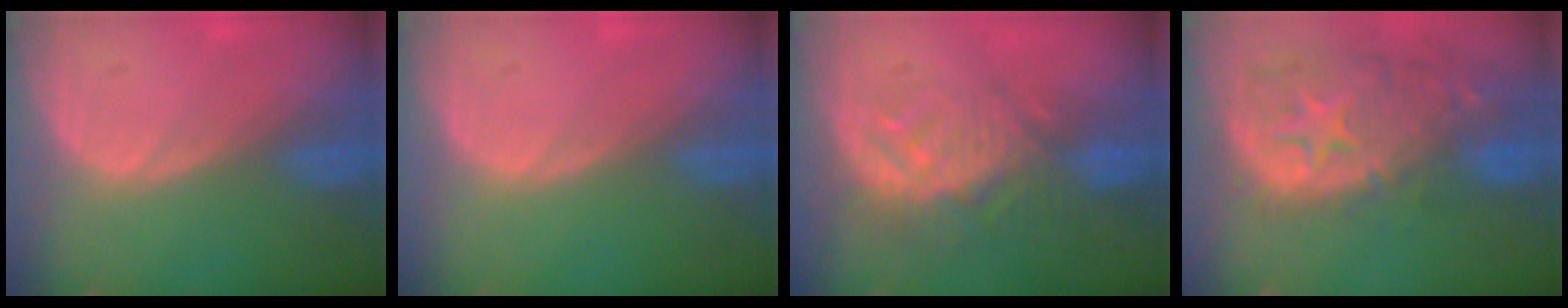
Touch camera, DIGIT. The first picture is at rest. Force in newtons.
{"total": 0.0}
{"total": 9.3, "press": 8.1, "slide": 4.6}
{"total": 13.8, "press": 11.1, "slide": 8.1}